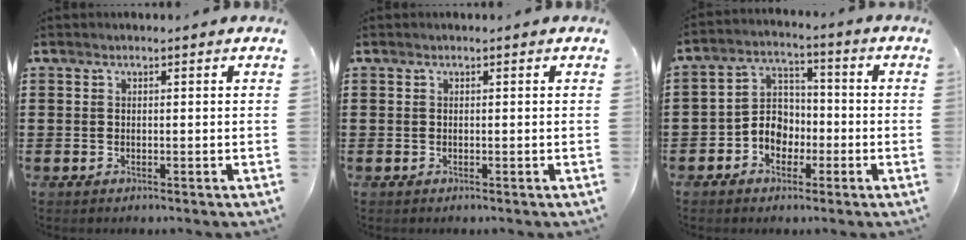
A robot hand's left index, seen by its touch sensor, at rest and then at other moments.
{"total": 0.0}
{"total": 5.6, "force": [-2.5, 4.6, 2.0], "torque": [-0.055, 0.012, -0.052]}